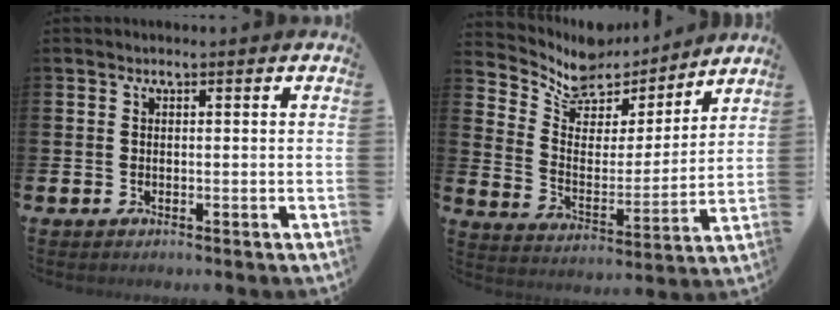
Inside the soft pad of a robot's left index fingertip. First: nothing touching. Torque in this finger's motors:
{"motor_torque": [-0.13, -0.49, 0.01, 0.02]}